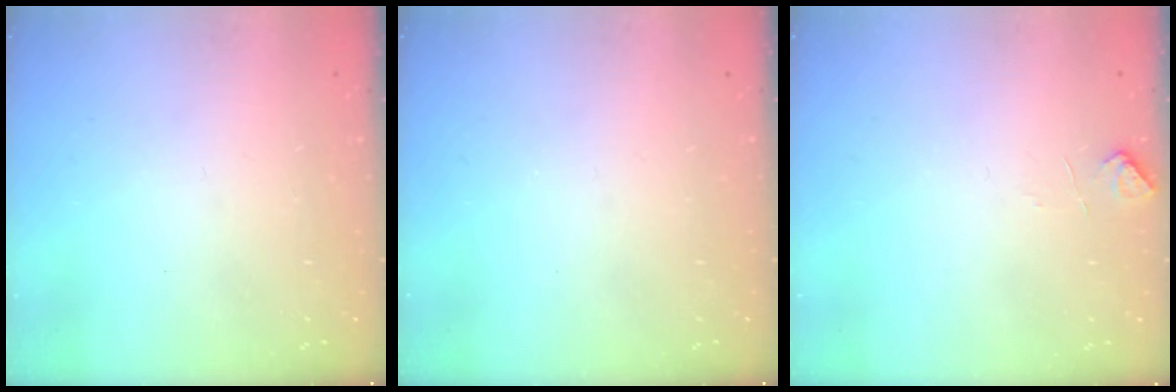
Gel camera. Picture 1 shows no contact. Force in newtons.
{"total": 0.0}
{"total": 2.9, "press": 2.8, "slide": 0.6}